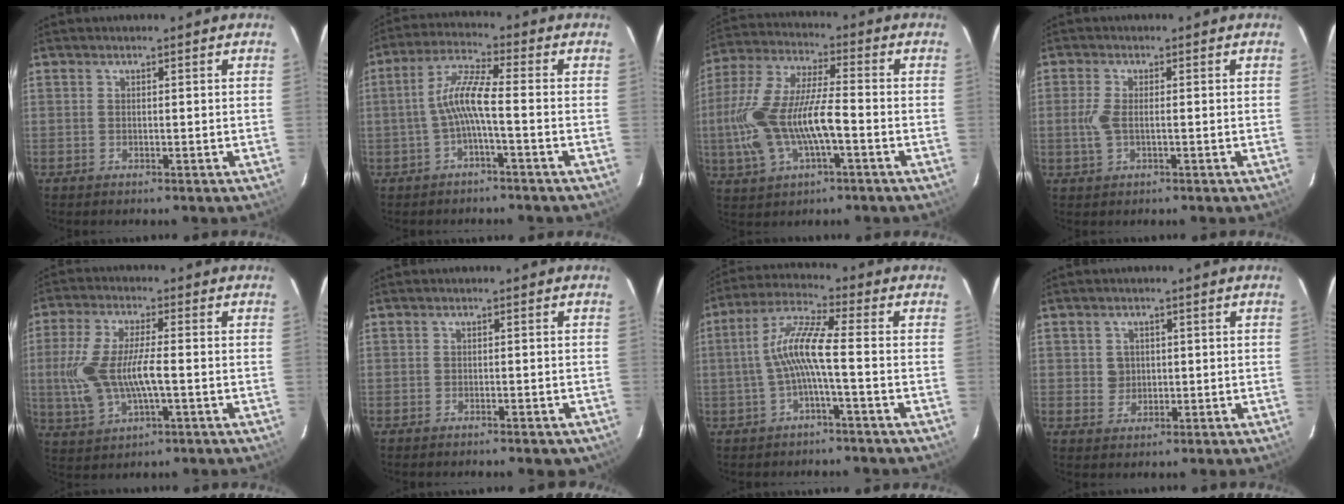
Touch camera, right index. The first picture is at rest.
{"total": 6.5, "force": [-1.8, 0.3, 6.2], "torque": [-0.144, 0.016, -0.034]}
{"total": 16.3, "force": [-3.9, 5.7, 14.8], "torque": [-0.315, 0.000, -0.071]}
{"total": 4.1, "force": [-0.5, 1.7, 3.7], "torque": [-0.083, -0.001, -0.010]}
{"total": 12.2, "force": [-1.4, 4.5, 11.3], "torque": [-0.236, -0.004, -0.020]}
{"total": 3.4, "force": [-2.7, 1.3, 1.6], "torque": [-0.030, 0.001, -0.026]}
{"total": 7.9, "force": [-1.7, 0.2, 7.7], "torque": [-0.174, 0.016, -0.032]}
{"total": 3.0, "force": [0.3, 2.9, 0.6], "torque": [-0.007, 0.007, 0.007]}